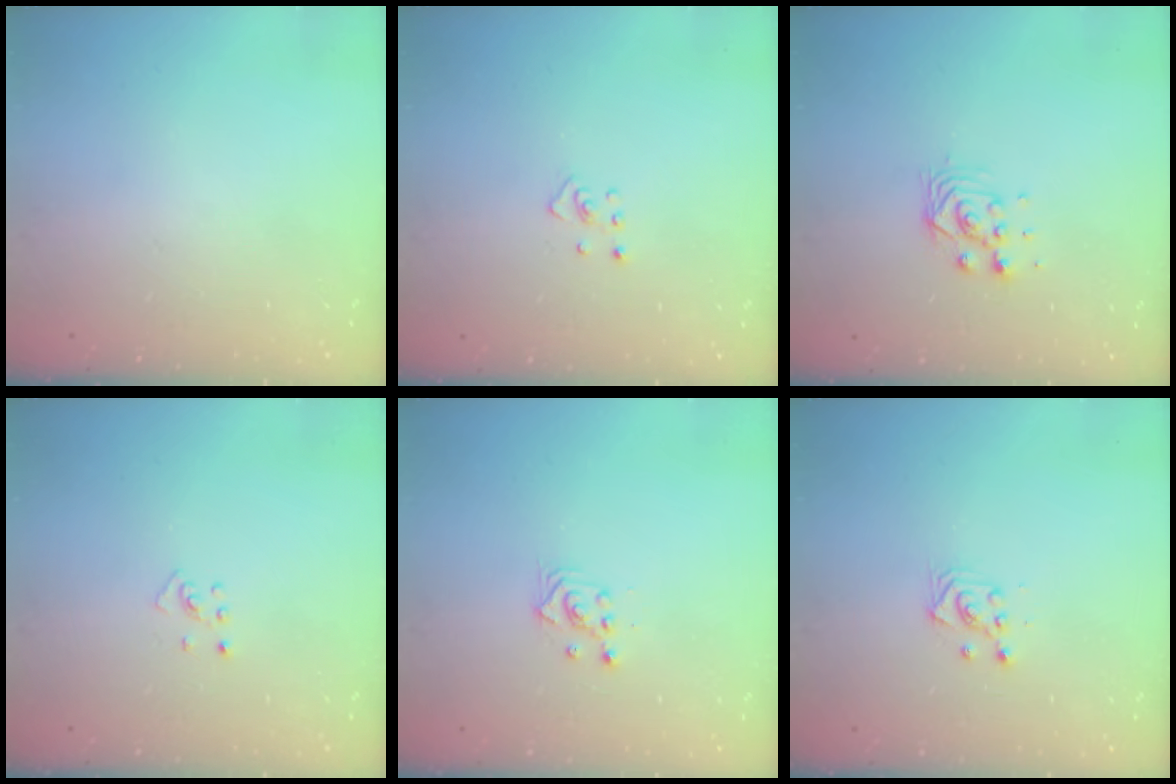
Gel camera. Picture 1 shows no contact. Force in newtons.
{"total": 2.4, "press": 2.3, "slide": 0.4}
{"total": 3.9, "press": 3.8, "slide": 0.8}
{"total": 2.7, "press": 2.7, "slide": 0.5}
{"total": 2.3, "press": 2.3, "slide": 0.3}
{"total": 3.0, "press": 2.9, "slide": 0.8}